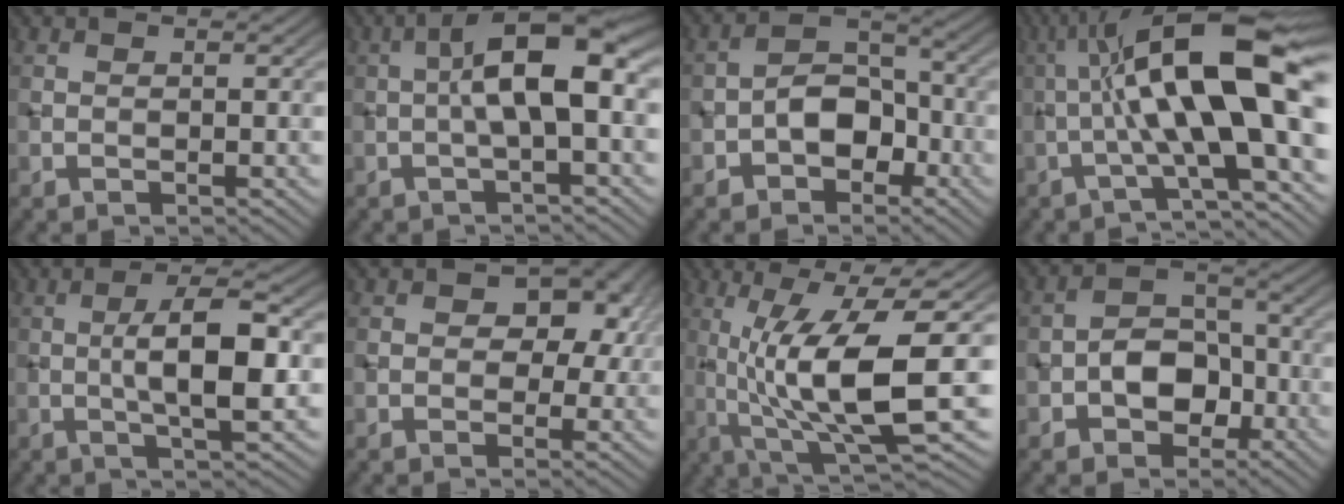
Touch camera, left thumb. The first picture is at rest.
{"total": 8.2, "force": [-0.1, 2.3, 7.9], "torque": [-0.133, 0.025, -0.010]}
{"total": 6.1, "force": [-2.5, 4.0, 3.8], "torque": [-0.056, 0.012, -0.054]}
{"total": 15.0, "force": [-0.1, 3.1, 14.7], "torque": [-0.225, 0.032, -0.010]}
{"total": 7.6, "force": [-0.3, 1.9, 7.3], "torque": [-0.122, 0.010, -0.008]}
{"total": 7.4, "force": [1.5, 5.2, 5.1], "torque": [-0.048, 0.015, 0.008]}
{"total": 12.6, "force": [-0.7, 2.7, 12.3], "torque": [-0.222, 0.007, -0.007]}
{"total": 6.7, "force": [-2.3, 4.8, 4.2], "torque": [-0.063, 0.007, -0.048]}